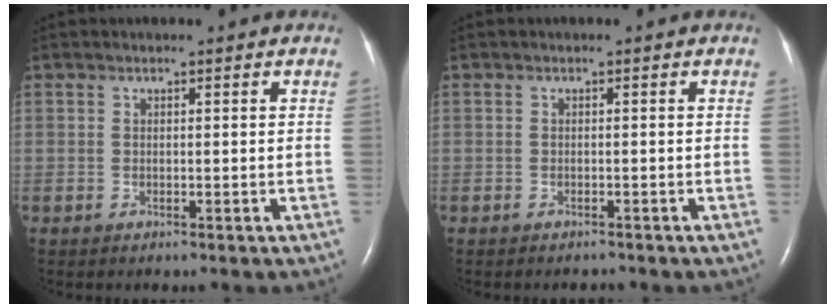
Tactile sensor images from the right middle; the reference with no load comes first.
{"total": 0.8, "force": [-0.7, 0.1, 0.1], "torque": [-0.008, -0.002, -0.011]}